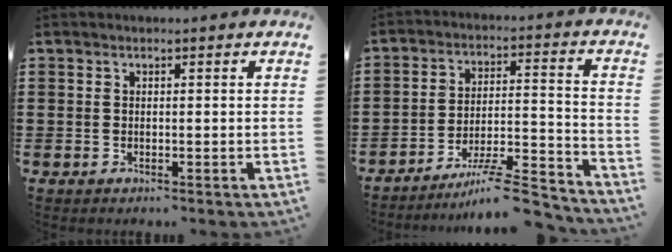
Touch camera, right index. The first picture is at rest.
{"total": 9.3, "force": [-8.0, 0.9, 4.7], "torque": [-0.072, 0.013, -0.151]}